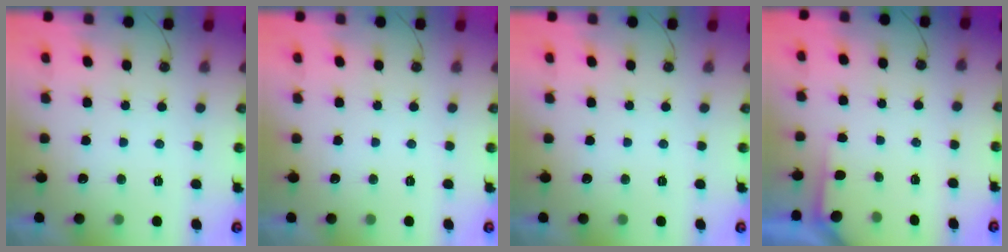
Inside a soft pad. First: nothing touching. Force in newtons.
{"total": 0.0}
{"total": 0.0}
{"total": 2.7, "press": 2.7, "slide": 0.3}